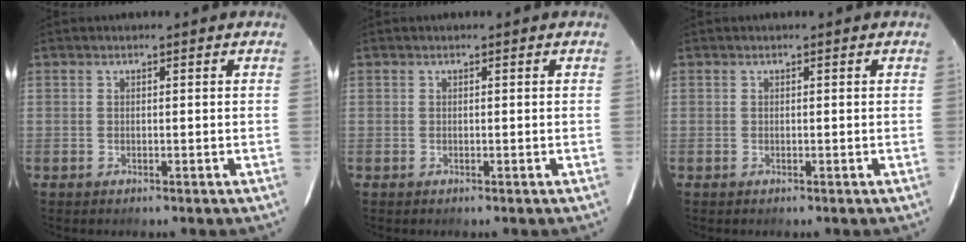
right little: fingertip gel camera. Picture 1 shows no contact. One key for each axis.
{"total": 0.0}
{"total": 0.0}